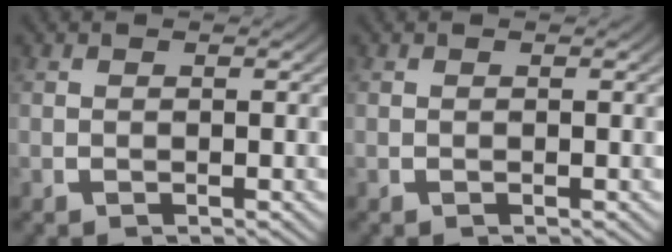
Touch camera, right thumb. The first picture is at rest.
{"total": 0.0}